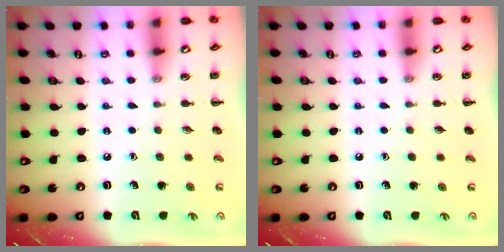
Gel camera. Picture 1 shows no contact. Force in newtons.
{"total": 0.0}